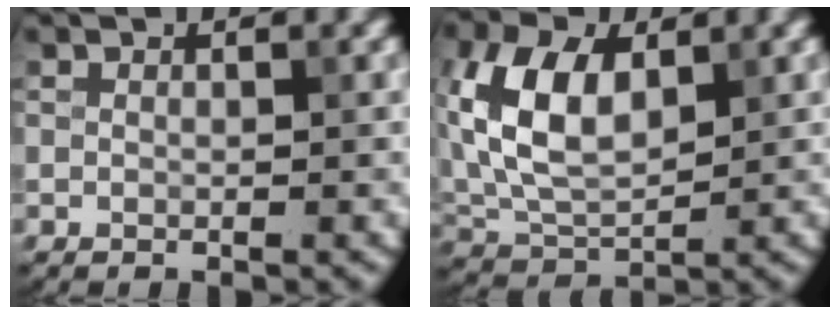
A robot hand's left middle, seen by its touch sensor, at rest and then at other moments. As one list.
[{"total": 7.9, "force": [1.9, 4.7, 6.1], "torque": [-0.138, 0.012, 0.032]}]